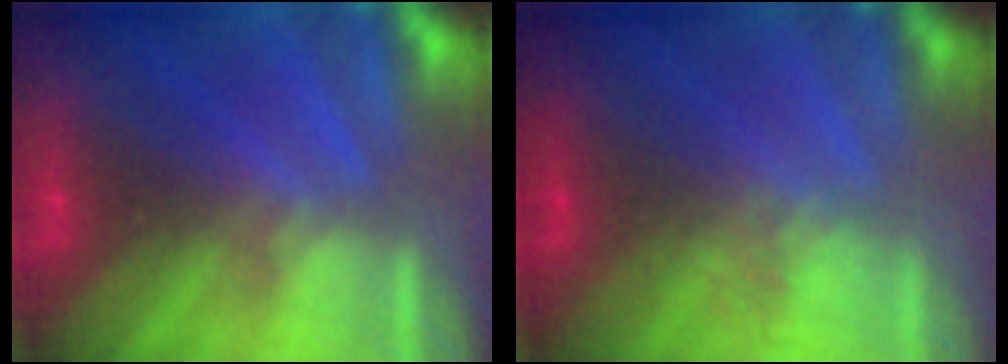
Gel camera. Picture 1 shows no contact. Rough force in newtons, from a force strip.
{"total": 2.4}